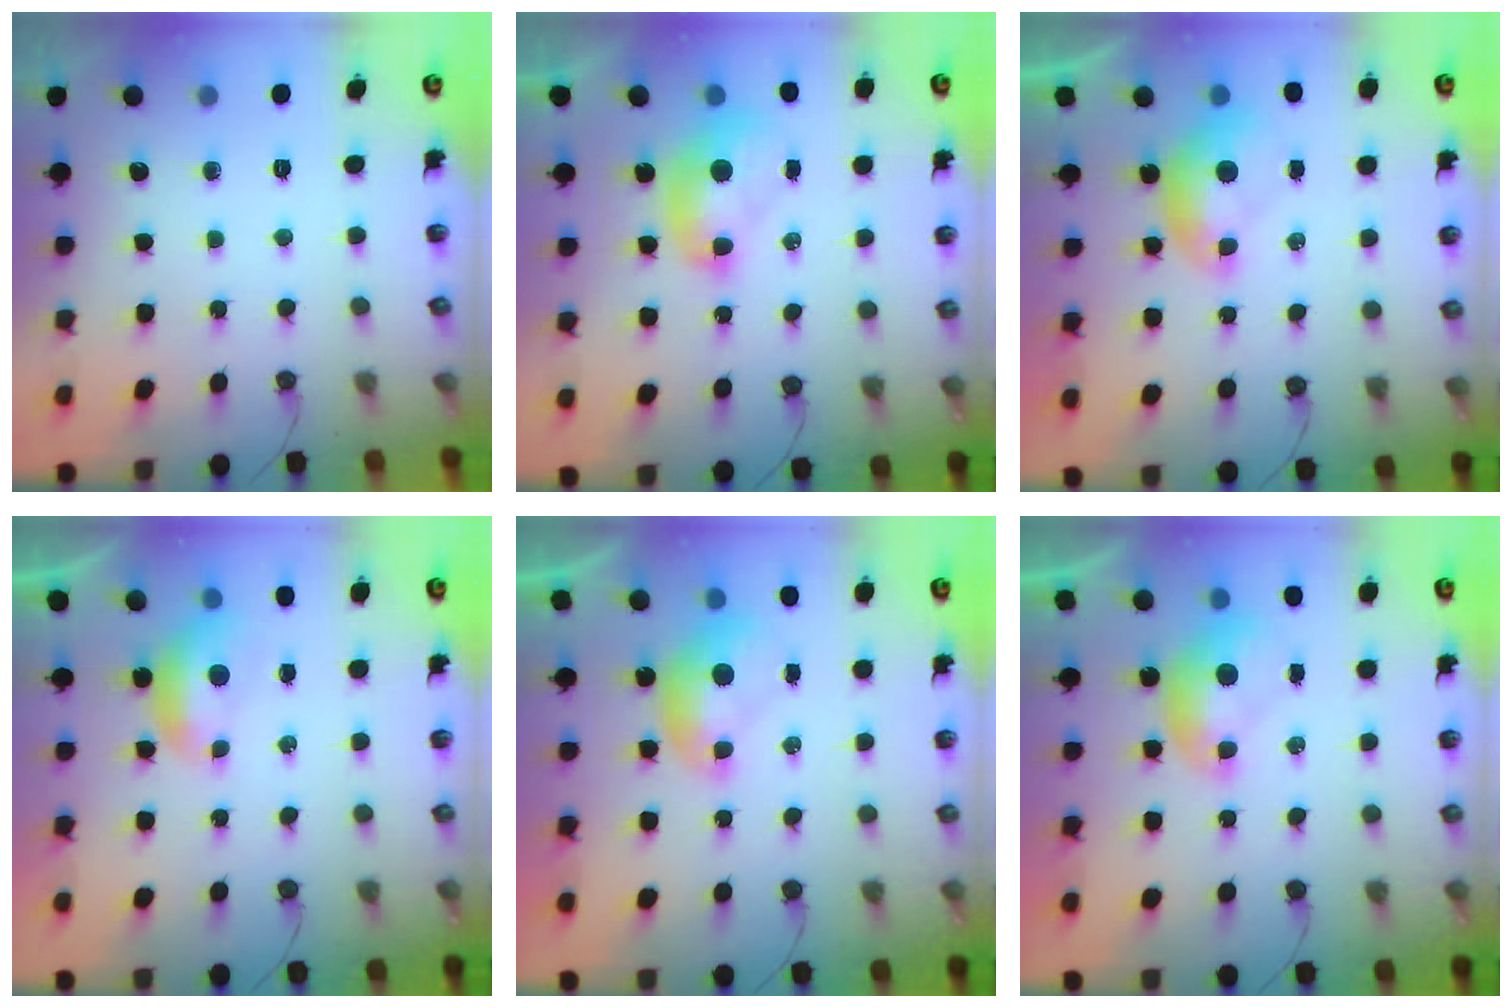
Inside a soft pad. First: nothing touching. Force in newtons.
{"total": 2.0, "press": 2.0, "slide": 0.2}
{"total": 0.0}
{"total": 0.9, "press": 0.8, "slide": 0.5}
{"total": 0.0}
{"total": 0.0}